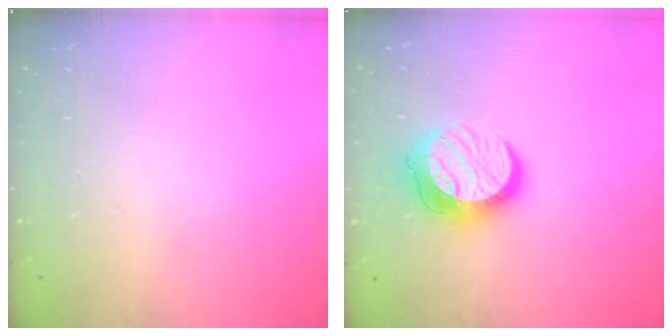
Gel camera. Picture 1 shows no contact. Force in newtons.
{"total": 12.6, "press": 12.6, "slide": 0.6}